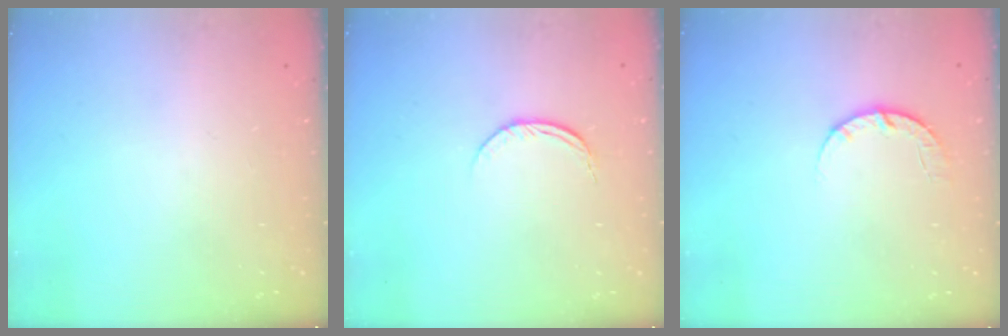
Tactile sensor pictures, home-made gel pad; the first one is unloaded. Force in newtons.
{"total": 4.9, "press": 4.9, "slide": 0.5}
{"total": 4.6, "press": 4.5, "slide": 0.7}